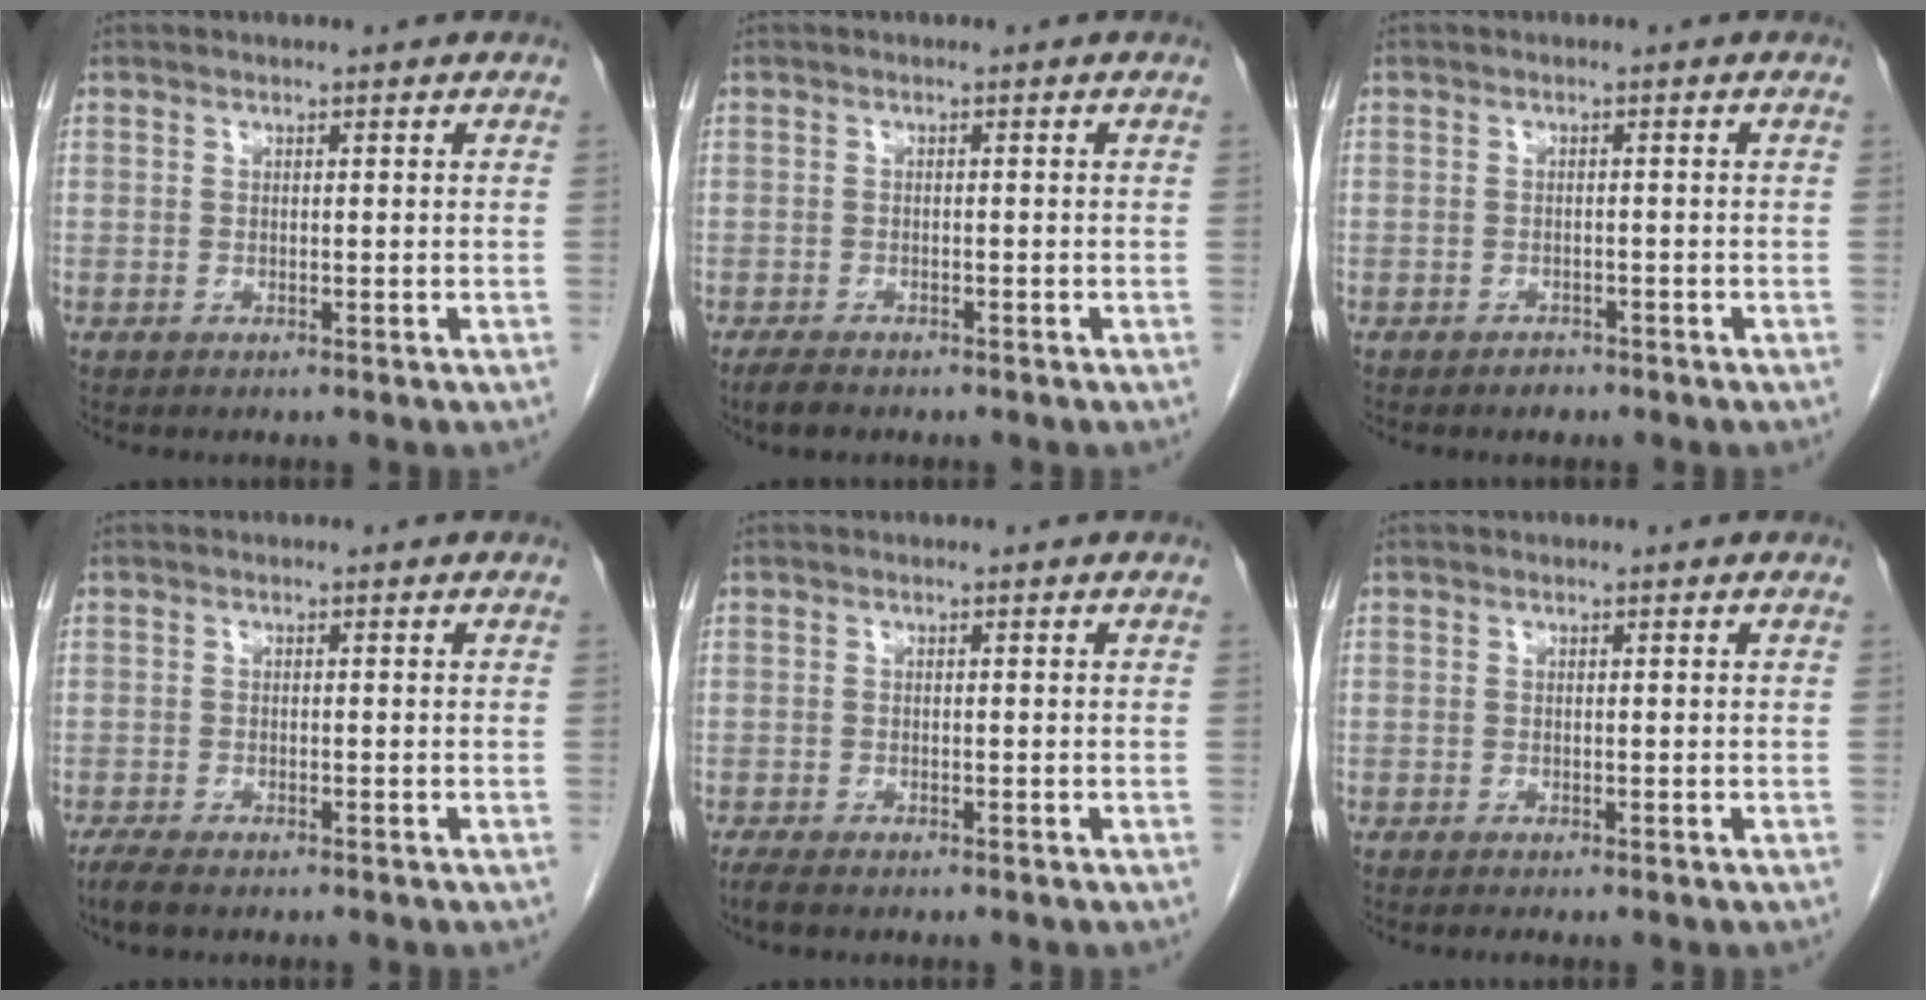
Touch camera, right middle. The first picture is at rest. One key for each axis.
{"total": 2.7, "fx": -2.2, "fy": 0.9, "fz": 1.4, "tx": -0.031, "ty": -0.006, "tz": -0.033}
{"total": 1.2, "fx": -1.0, "fy": 0.6, "fz": 0.3, "tx": -0.009, "ty": 0.001, "tz": -0.014}
{"total": 3.0, "fx": -2.3, "fy": 0.8, "fz": 1.7, "tx": -0.040, "ty": -0.010, "tz": -0.036}
{"total": 2.3, "fx": -1.8, "fy": 0.6, "fz": 1.3, "tx": -0.031, "ty": -0.008, "tz": -0.027}
{"total": 0.7, "fx": -0.6, "fy": 0.0, "fz": 0.4, "tx": -0.008, "ty": -0.003, "tz": -0.007}